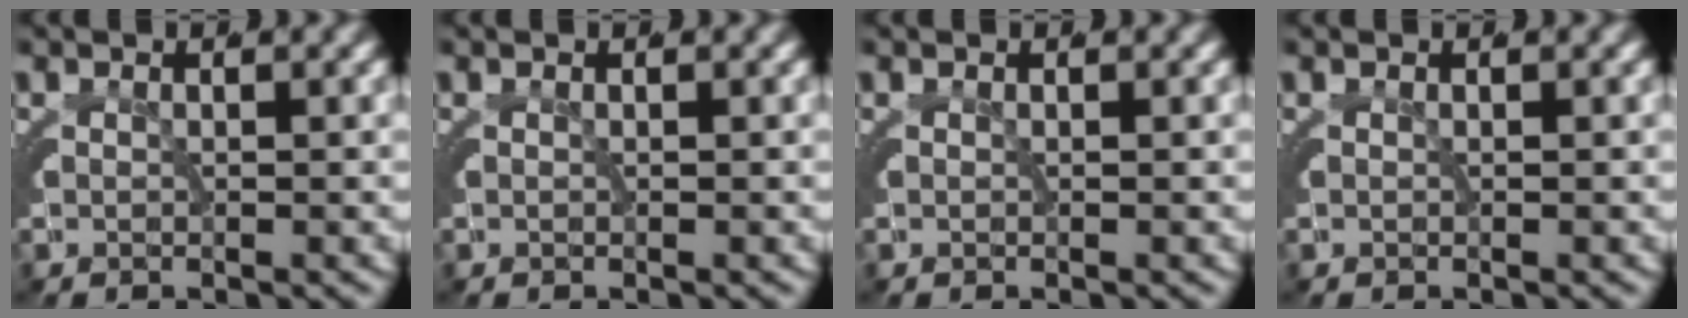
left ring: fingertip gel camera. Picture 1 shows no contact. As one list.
[{"total": 0.0}, {"total": 0.0}, {"total": 0.0}]